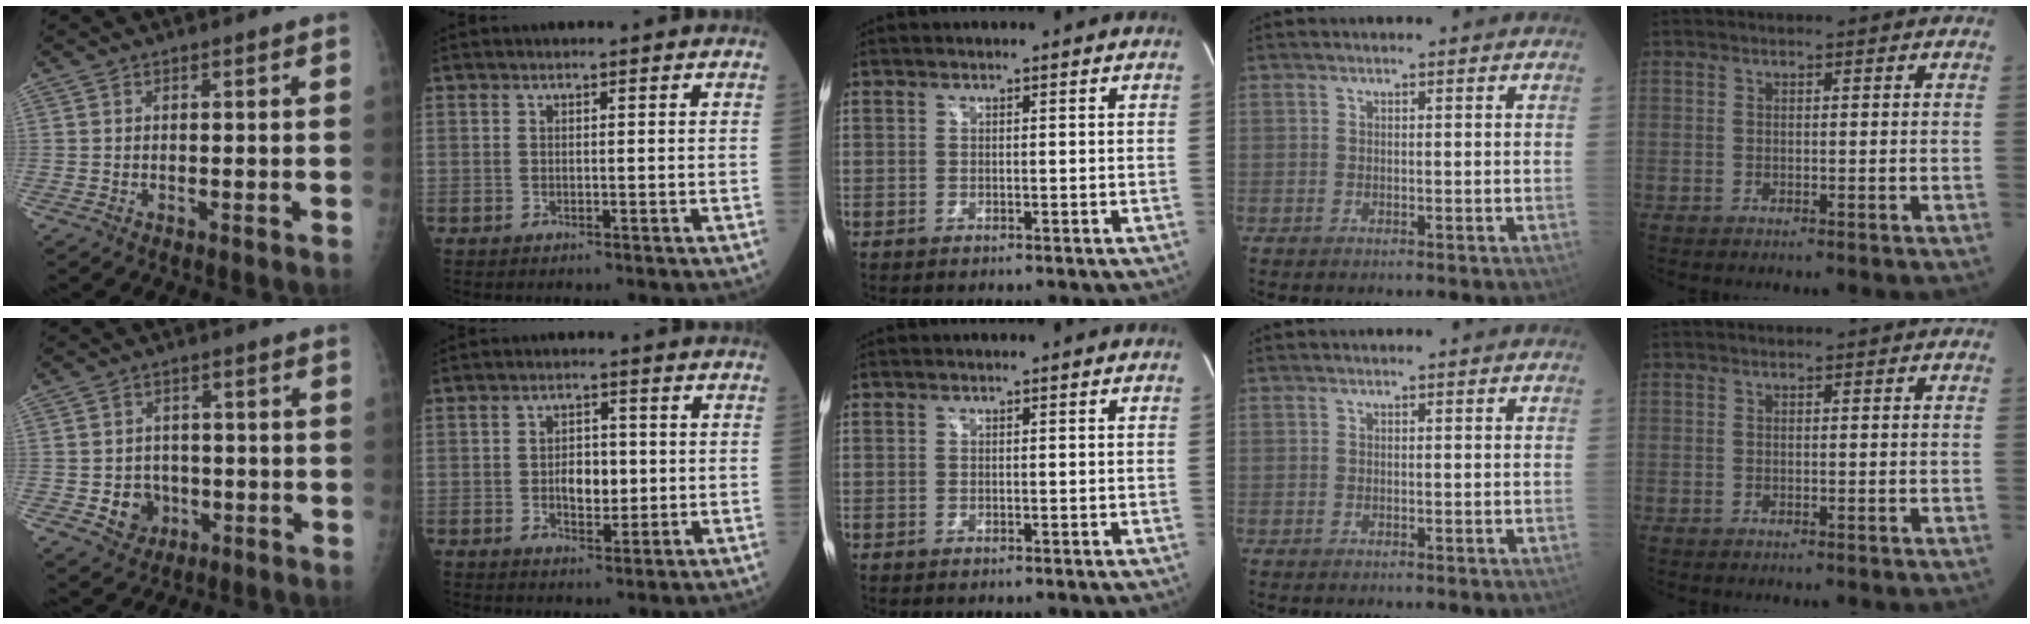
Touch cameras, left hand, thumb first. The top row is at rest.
{"thumb": {"total": 5.9, "force": [-1.5, 5.3, 2.1], "torque": [-0.007, 0.010, -0.018]}, "index": {"total": 4.5, "force": [-0.2, 2.5, 3.7], "torque": [-0.059, 0.003, 0.000]}}